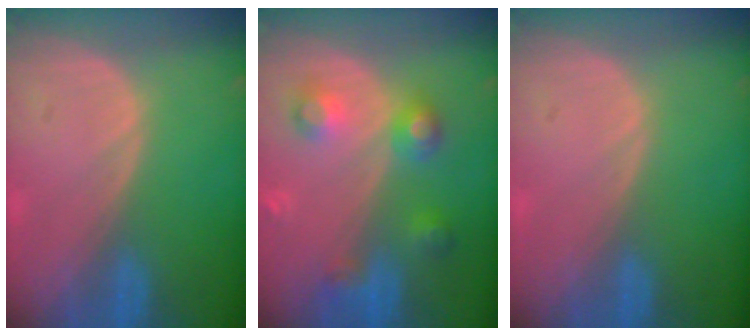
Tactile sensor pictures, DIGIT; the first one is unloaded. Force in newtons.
{"total": 6.0, "press": 6.0, "slide": 0.3}
{"total": 0.0}